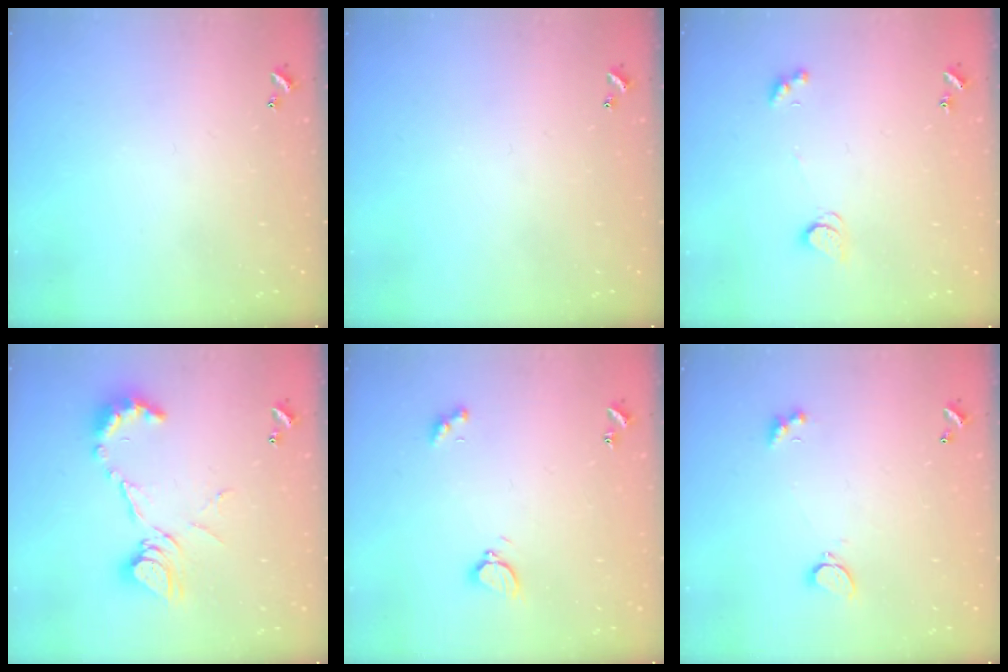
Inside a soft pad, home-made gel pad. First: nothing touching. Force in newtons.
{"total": 0.0}
{"total": 2.2, "press": 2.2, "slide": 0.4}
{"total": 14.0, "press": 13.9, "slide": 1.5}
{"total": 2.8, "press": 2.8, "slide": 0.5}
{"total": 2.2, "press": 2.1, "slide": 0.6}